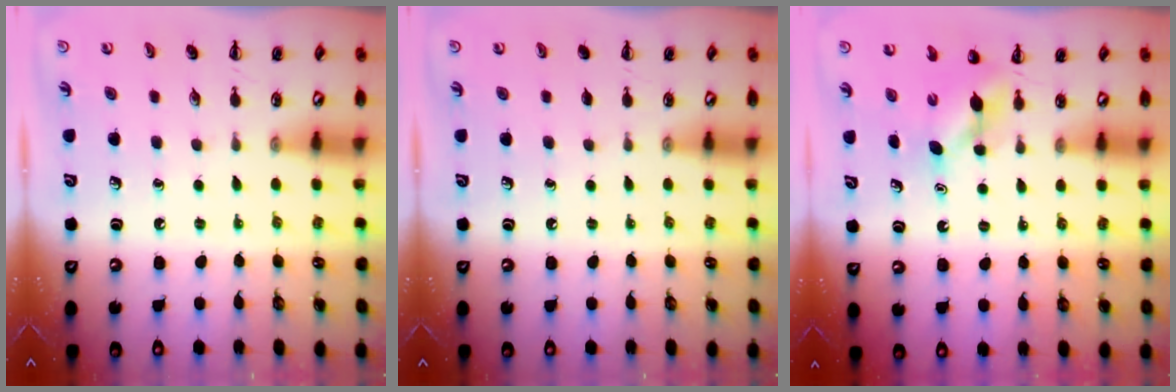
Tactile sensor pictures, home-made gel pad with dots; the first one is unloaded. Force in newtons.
{"total": 0.0}
{"total": 4.0, "press": 3.8, "slide": 1.0}